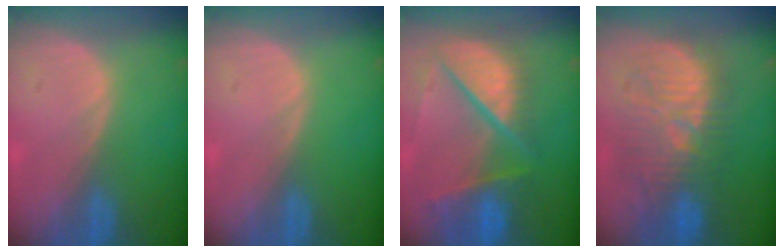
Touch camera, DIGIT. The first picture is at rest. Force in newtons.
{"total": 0.0}
{"total": 11.0, "press": 9.2, "slide": 6.1}
{"total": 11.1, "press": 10.9, "slide": 1.8}